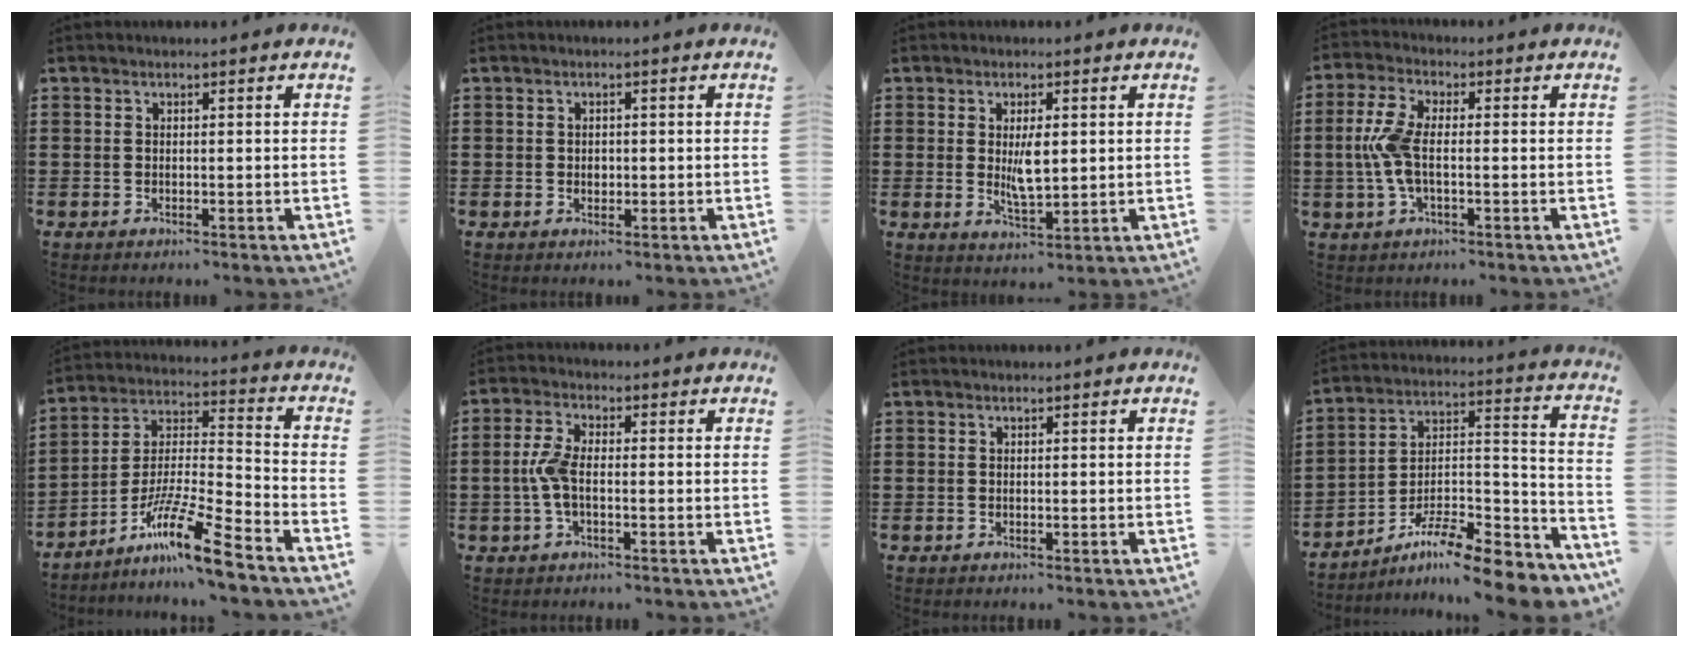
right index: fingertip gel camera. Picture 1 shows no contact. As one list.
[{"total": 1.0, "force": [0.1, 0.8, 0.5], "torque": [-0.012, 0.005, 0.001]}, {"total": 4.7, "force": [0.5, 1.7, 4.4], "torque": [-0.077, 0.000, 0.007]}, {"total": 6.6, "force": [-0.5, 2.8, 5.9], "torque": [-0.149, -0.007, -0.021]}, {"total": 12.8, "force": [-9.2, 0.9, 8.8], "torque": [-0.163, 0.011, -0.176]}, {"total": 4.8, "force": [-0.7, 1.8, 4.4], "torque": [-0.108, -0.004, -0.022]}, {"total": 0.0}, {"total": 10.0, "force": [-8.5, 1.2, 5.2], "torque": [-0.080, 0.012, -0.167]}]